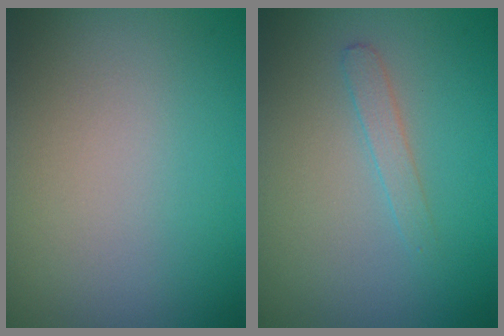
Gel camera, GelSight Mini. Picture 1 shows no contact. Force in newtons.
{"total": 1.2, "press": 1.2, "slide": 0.0}